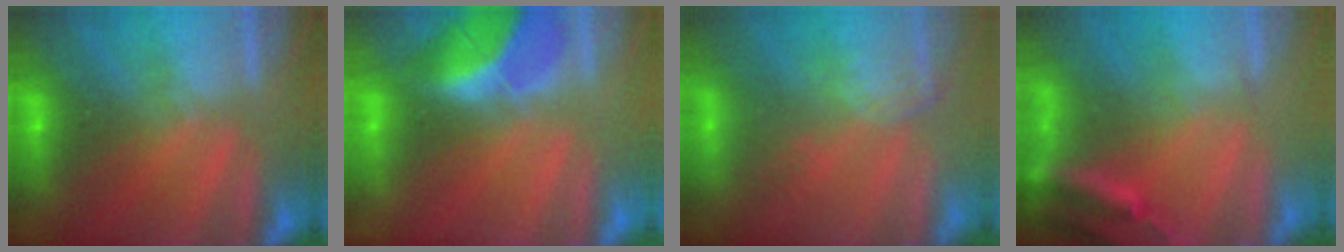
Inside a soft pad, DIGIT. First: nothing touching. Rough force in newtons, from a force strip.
{"total": 2.6}
{"total": 2.7}
{"total": 3.7}